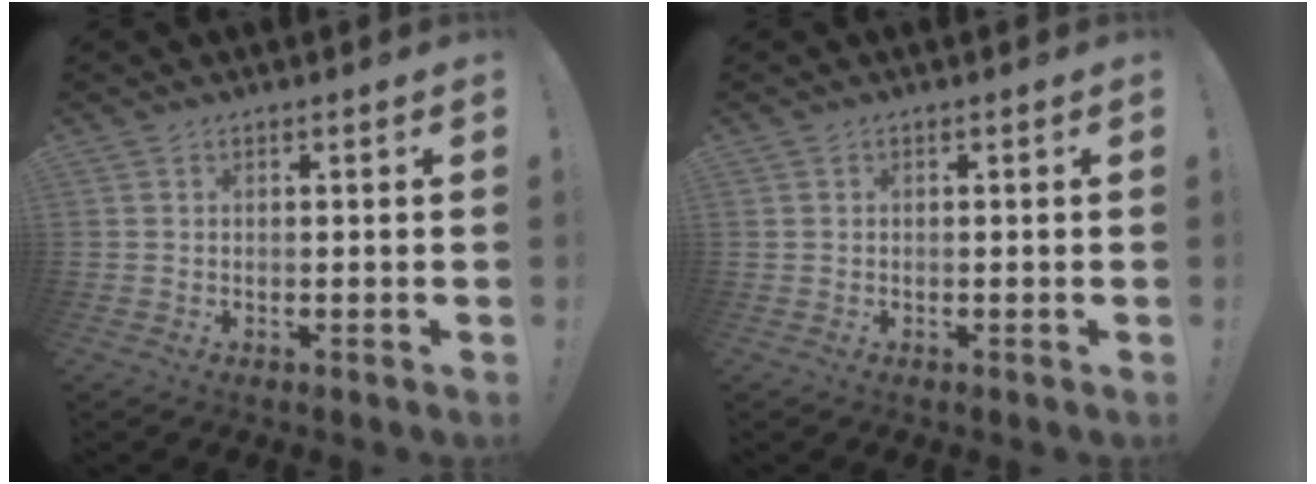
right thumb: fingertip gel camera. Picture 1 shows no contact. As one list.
[{"total": 0.0}]